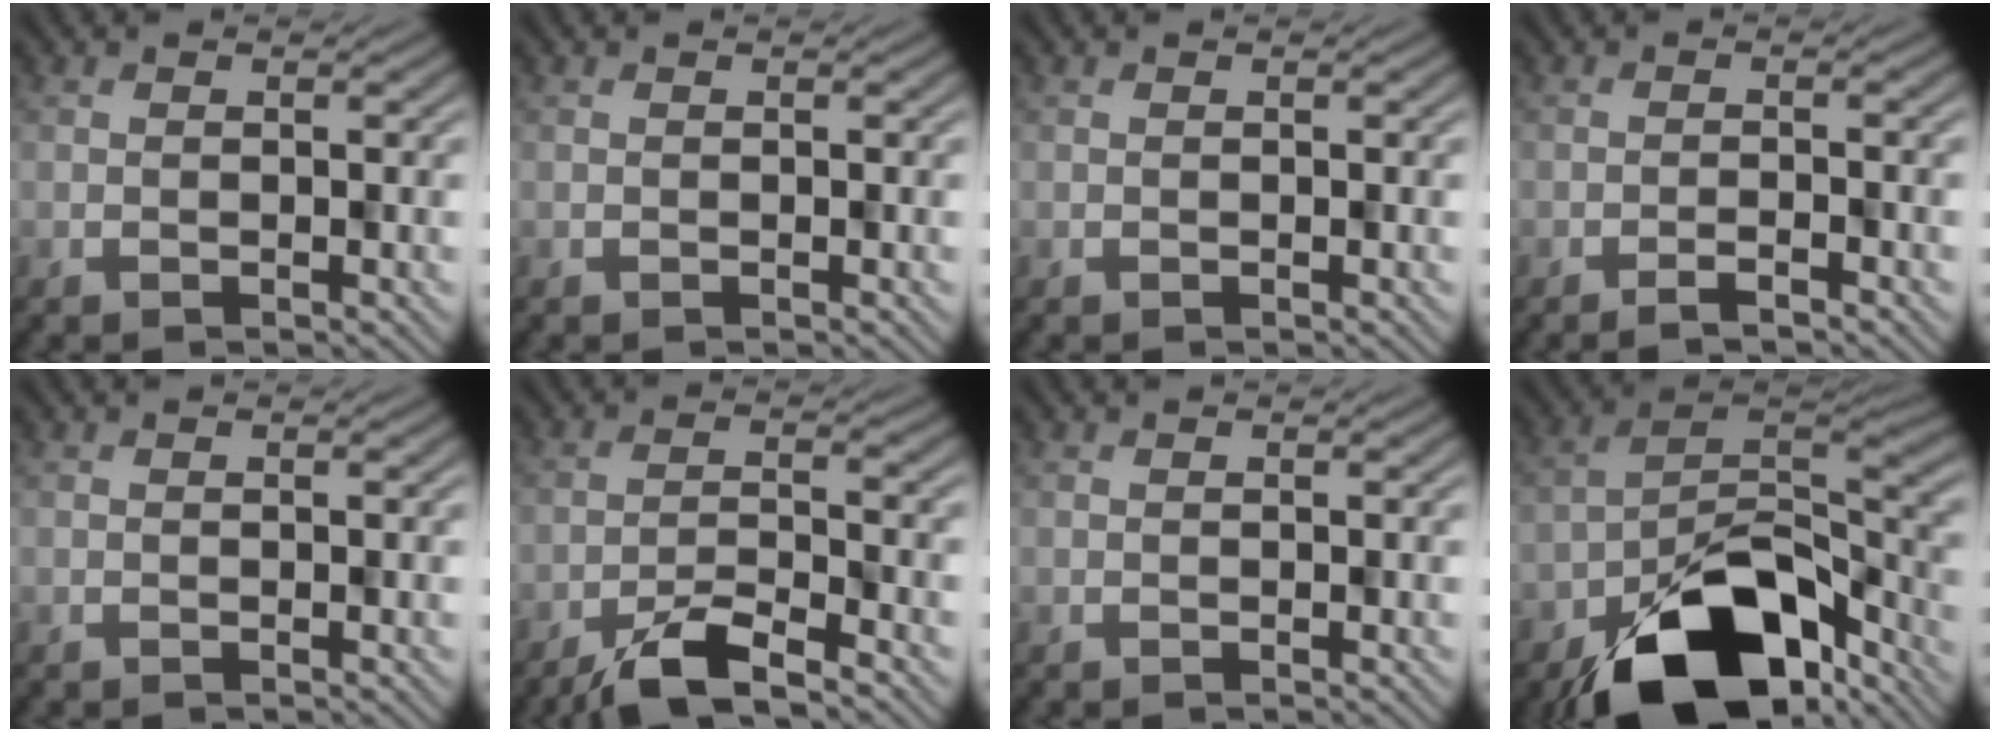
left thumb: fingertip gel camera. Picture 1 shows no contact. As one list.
[{"total": 0.0}, {"total": 0.0}, {"total": 1.6, "force": [-1.3, 0.0, 1.1], "torque": [-0.018, 0.006, -0.024]}, {"total": 0.0}, {"total": 6.3, "force": [-4.7, 1.3, 4.1], "torque": [-0.070, -0.001, -0.091]}, {"total": 0.0}, {"total": 16.2, "force": [-10.2, 8.1, 9.6], "torque": [-0.168, -0.032, -0.167]}]